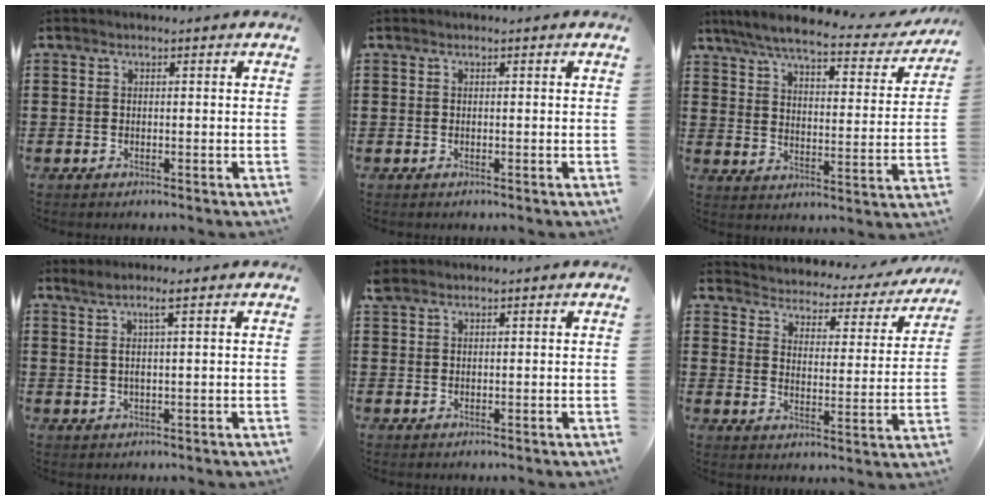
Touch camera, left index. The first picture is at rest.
{"total": 0.0}
{"total": 6.7, "force": [5.7, 0.6, 3.4], "torque": [-0.091, -0.030, 0.095]}
{"total": 2.5, "force": [0.9, -0.2, 2.3], "torque": [-0.049, -0.002, 0.012]}
{"total": 1.5, "force": [1.3, 0.5, 0.5], "torque": [-0.012, 0.002, 0.024]}
{"total": 2.6, "force": [2.5, 0.5, 0.0], "torque": [-0.021, -0.026, 0.033]}